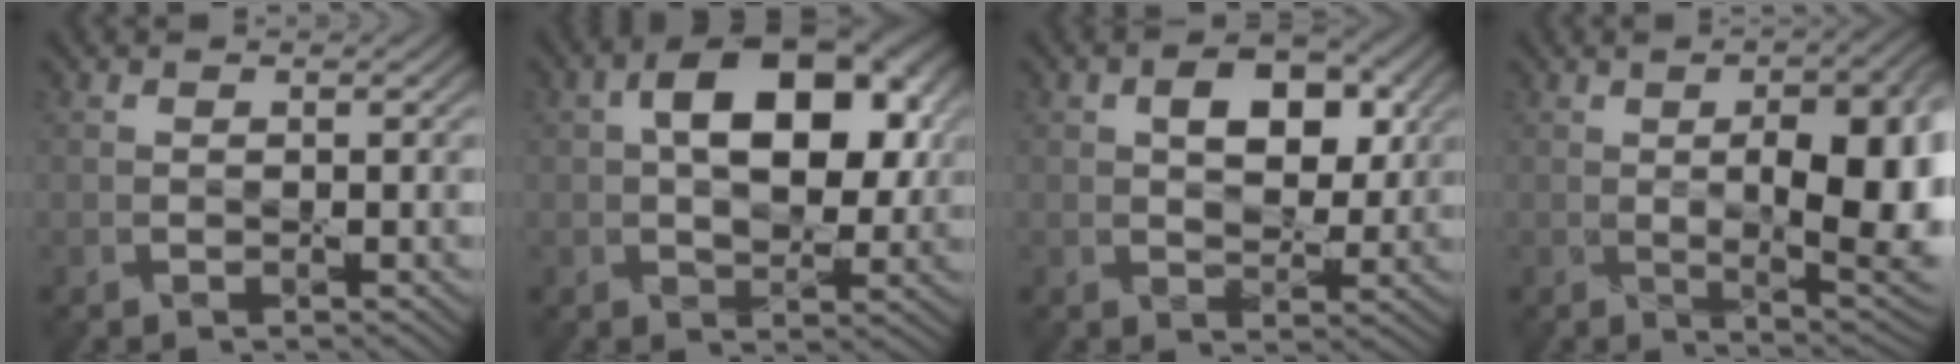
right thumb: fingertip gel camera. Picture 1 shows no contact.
{"total": 12.1, "force": [2.5, 6.9, 9.7], "torque": [-0.150, 0.005, 0.032]}
{"total": 6.3, "force": [1.8, 3.7, 4.7], "torque": [-0.073, -0.001, 0.021]}
{"total": 13.8, "force": [0.0, 5.2, 12.8], "torque": [-0.164, 0.003, 0.006]}